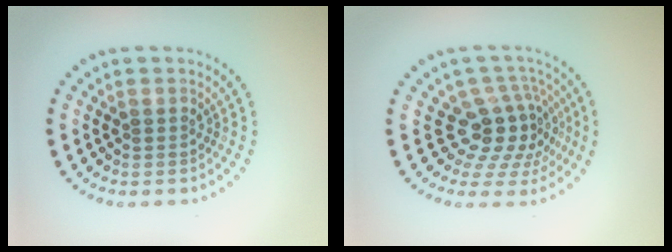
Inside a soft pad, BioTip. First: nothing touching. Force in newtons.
{"total": 4.6, "press": 3.4, "slide": 3.1}